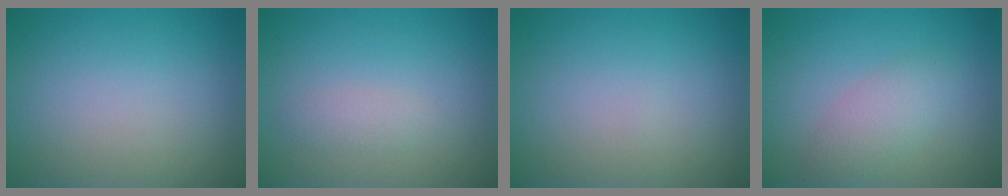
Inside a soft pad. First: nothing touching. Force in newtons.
{"total": 1.2, "press": 1.2, "slide": 0.1}
{"total": 0.0}
{"total": 2.9, "press": 2.9, "slide": 0.1}